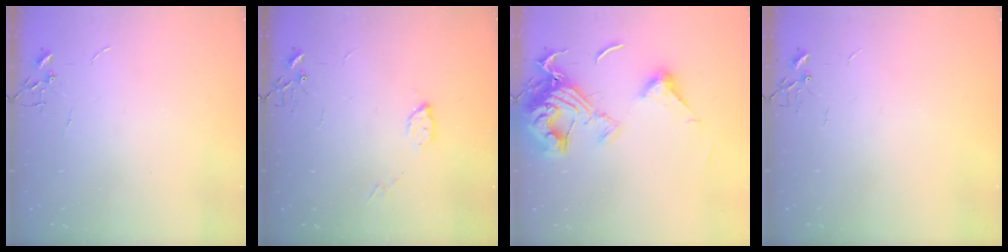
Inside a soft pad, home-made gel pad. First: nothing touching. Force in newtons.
{"total": 5.2, "press": 5.2, "slide": 0.3}
{"total": 16.0, "press": 16.0, "slide": 1.0}
{"total": 0.0}